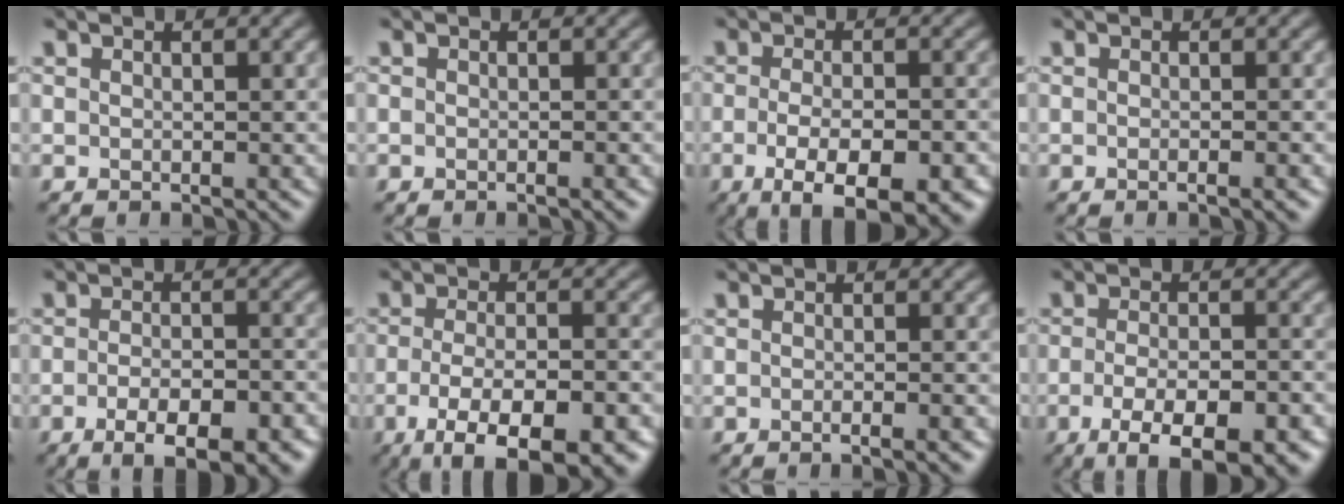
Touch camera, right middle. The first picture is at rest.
{"total": 0.7, "force": [-0.4, 0.1, 0.5], "torque": [-0.006, -0.001, -0.006]}
{"total": 8.4, "force": [-3.8, 2.8, 7.0], "torque": [-0.108, -0.015, -0.047]}
{"total": 1.6, "force": [-0.6, 0.5, 1.5], "torque": [-0.010, -0.003, -0.010]}
{"total": 7.1, "force": [-3.7, 2.4, 5.6], "torque": [-0.082, -0.010, -0.048]}
{"total": 10.1, "force": [-5.2, 3.3, 8.0], "torque": [-0.130, -0.018, -0.077]}
{"total": 2.2, "force": [-0.9, 0.7, 2.0], "torque": [-0.013, 0.003, -0.015]}
{"total": 9.0, "force": [-4.6, 2.8, 7.2], "torque": [-0.113, -0.018, -0.065]}